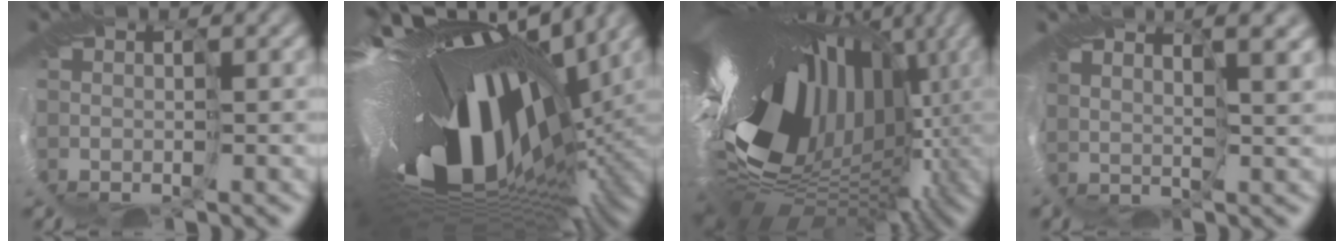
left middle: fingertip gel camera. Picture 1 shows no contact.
{"total": 18.7, "force": [1.0, 9.1, 16.3], "torque": [-0.290, -0.058, 0.019]}
{"total": 18.7, "force": [1.4, 11.7, 14.6], "torque": [-0.241, -0.041, 0.024]}
{"total": 4.6, "force": [4.1, 1.1, 1.9], "torque": [-0.038, 0.006, 0.079]}